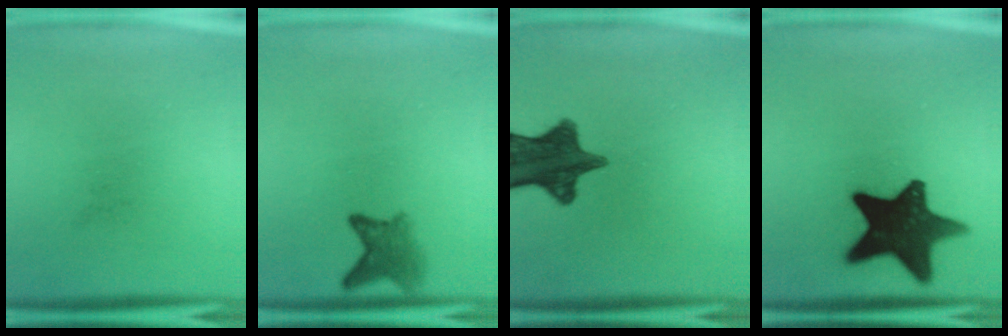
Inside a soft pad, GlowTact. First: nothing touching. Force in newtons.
{"total": 3.7}
{"total": 12.3}
{"total": 17.1}